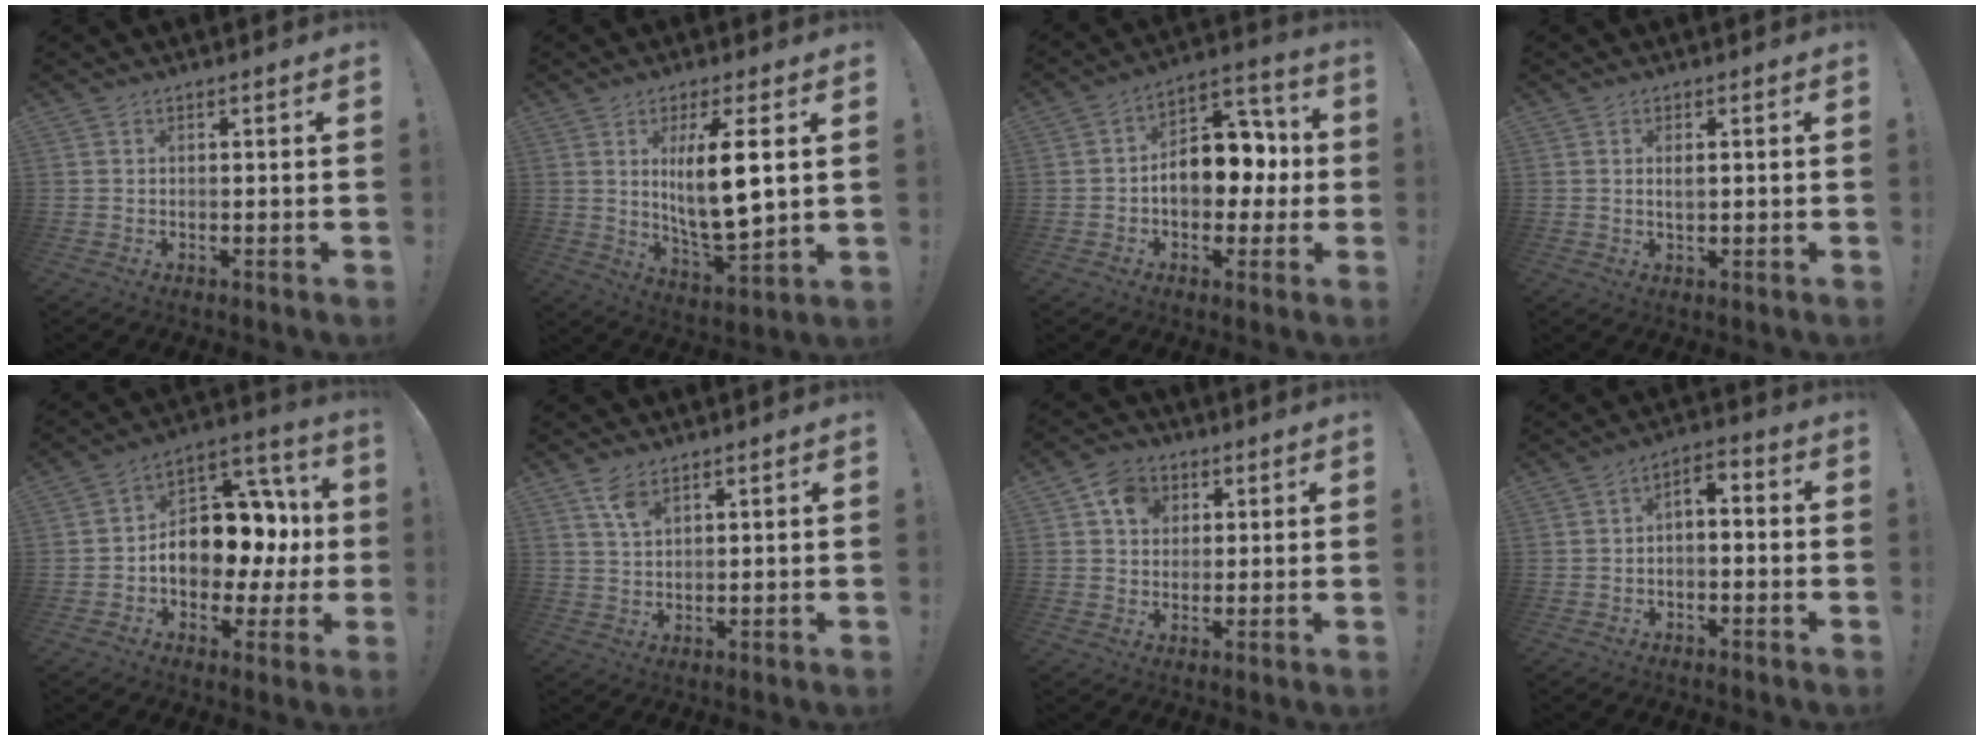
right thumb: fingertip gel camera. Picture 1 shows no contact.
{"total": 13.6, "force": [3.0, 3.2, 12.9], "torque": [-0.229, -0.023, 0.037]}
{"total": 13.9, "force": [-1.0, 10.0, 9.5], "torque": [-0.129, 0.022, -0.009]}
{"total": 2.0, "force": [0.2, 0.8, 1.8], "torque": [-0.025, -0.003, 0.001]}
{"total": 15.1, "force": [-1.3, 11.2, 10.0], "torque": [-0.132, 0.012, -0.010]}
{"total": 5.0, "force": [3.3, 2.2, 3.1], "torque": [-0.058, -0.016, 0.059]}
{"total": 8.2, "force": [3.1, 6.9, 3.1], "torque": [-0.043, -0.005, 0.060]}
{"total": 4.0, "force": [-2.2, 2.2, 2.6], "torque": [-0.042, 0.014, -0.038]}